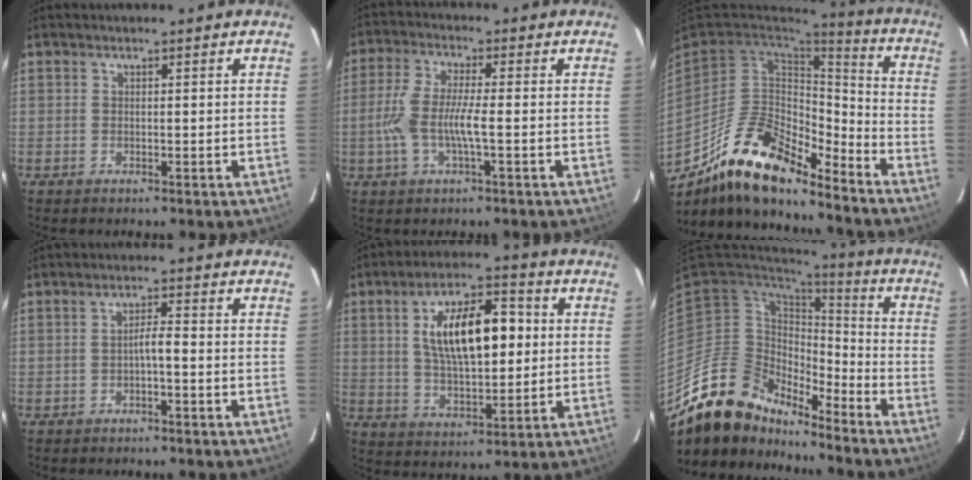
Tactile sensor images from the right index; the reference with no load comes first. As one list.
[{"total": 8.0, "force": [-1.7, 1.4, 7.7], "torque": [-0.166, 0.000, -0.033]}, {"total": 18.1, "force": [-13.5, 6.2, 10.2], "torque": [-0.197, -0.002, -0.250]}, {"total": 2.2, "force": [-1.2, 0.1, 1.8], "torque": [-0.034, 0.008, -0.018]}, {"total": 15.0, "force": [2.6, 6.4, 13.3], "torque": [-0.223, 0.021, 0.049]}, {"total": 14.6, "force": [-13.0, 6.1, 2.8], "torque": [-0.060, 0.026, -0.237]}]